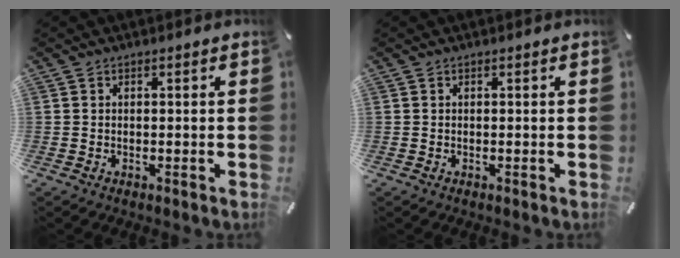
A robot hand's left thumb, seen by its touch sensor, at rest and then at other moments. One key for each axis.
{"total": 0.0}